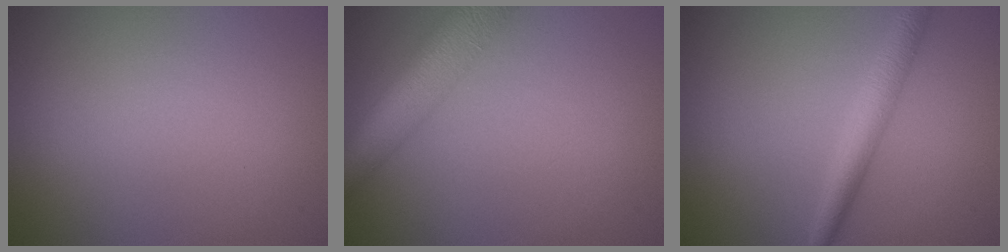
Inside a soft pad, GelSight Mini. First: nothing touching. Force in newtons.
{"total": 6.5, "press": 6.5, "slide": 0.3}
{"total": 2.8, "press": 2.8, "slide": 0.1}